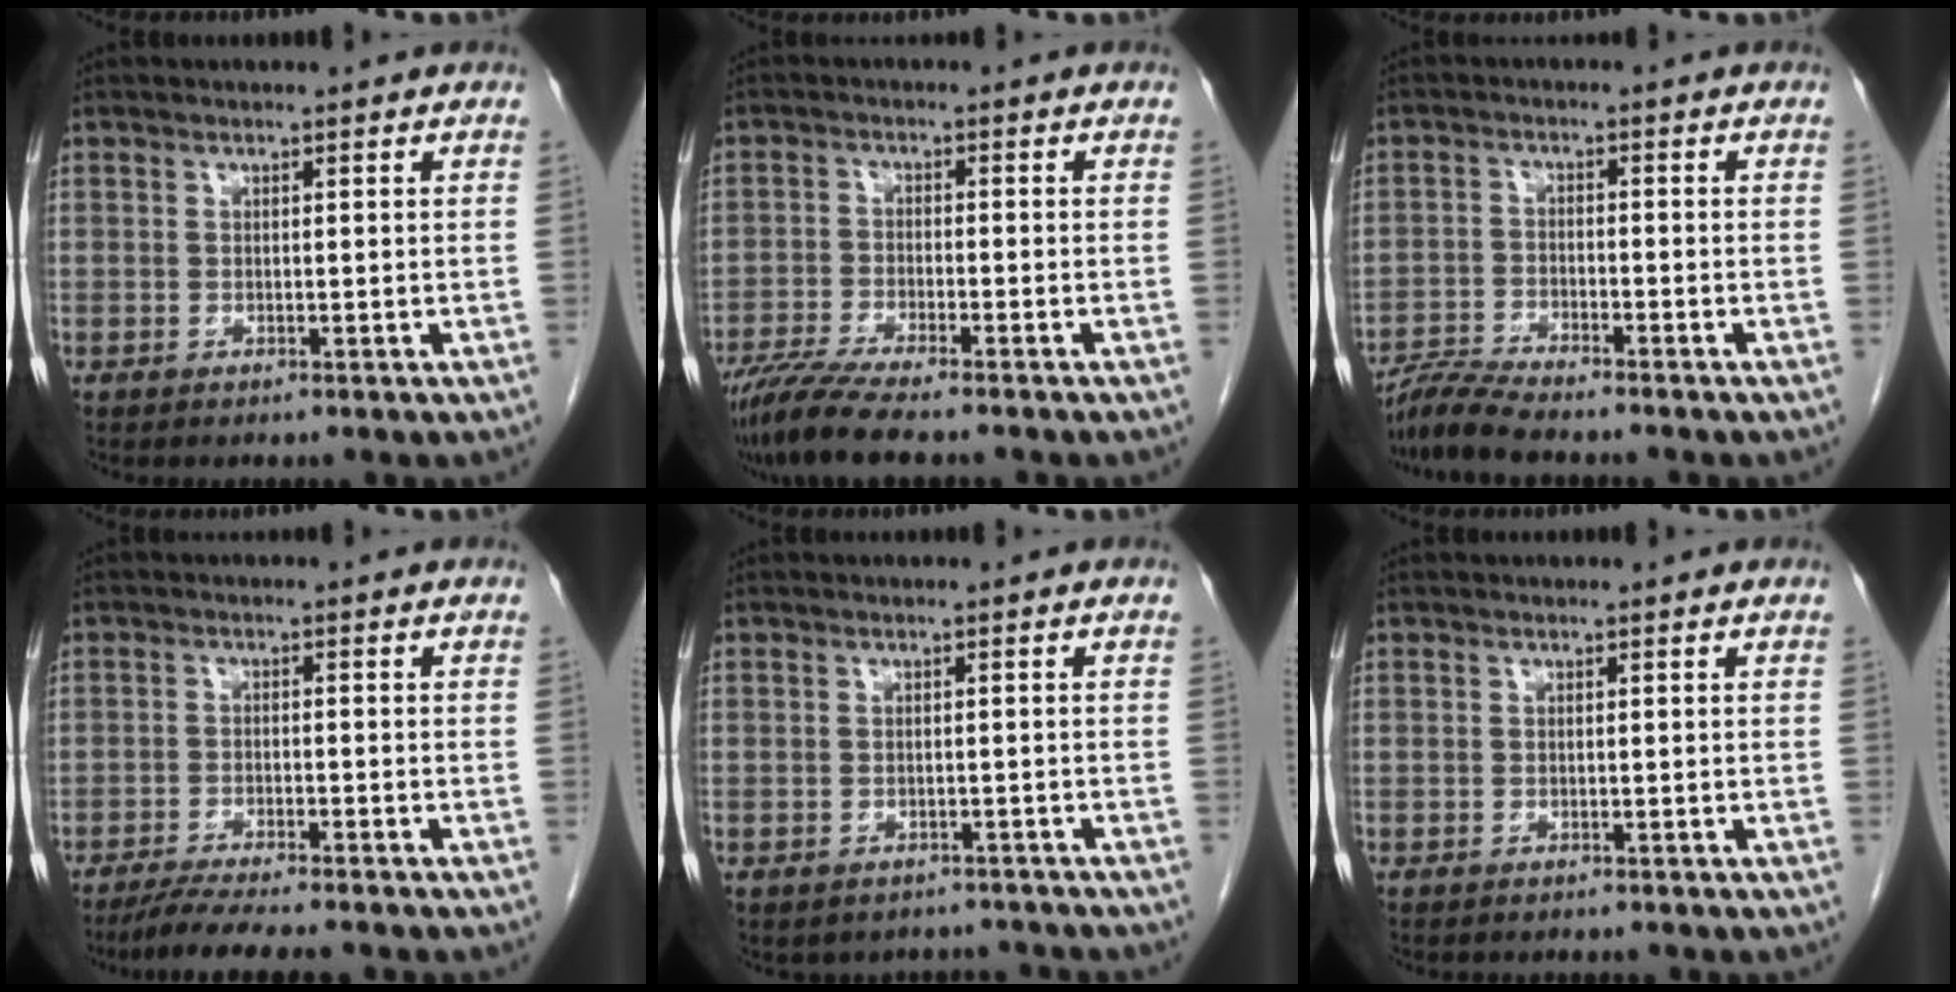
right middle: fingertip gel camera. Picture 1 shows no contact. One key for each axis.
{"total": 7.7, "fx": -6.4, "fy": 0.0, "fz": 4.2, "tx": -0.069, "ty": -0.022, "tz": -0.110}
{"total": 5.9, "fx": -5.3, "fy": 0.0, "fz": 2.5, "tx": -0.046, "ty": -0.019, "tz": -0.100}
{"total": 7.9, "fx": -6.8, "fy": 0.3, "fz": 4.0, "tx": -0.062, "ty": -0.020, "tz": -0.110}
{"total": 4.8, "fx": -4.3, "fy": 2.3, "fz": 0.1, "tx": 0.006, "ty": 0.015, "tz": -0.048}
{"total": 1.2, "fx": -1.1, "fy": 0.5, "fz": 0.0, "tx": -0.010, "ty": -0.002, "tz": -0.016}